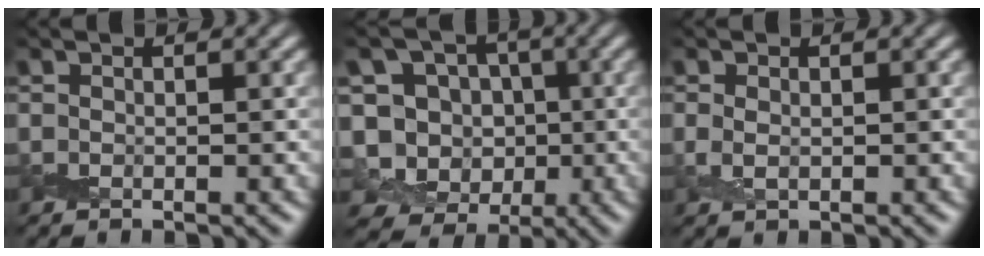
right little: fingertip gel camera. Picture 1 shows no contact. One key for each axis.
{"total": 10.4, "fx": -1.5, "fy": 9.5, "fz": 3.9, "tx": -0.081, "ty": 0.018, "tz": -0.049}
{"total": 1.3, "fx": 0.0, "fy": 0.9, "fz": 0.9, "tx": -0.024, "ty": -0.003, "tz": 0.001}